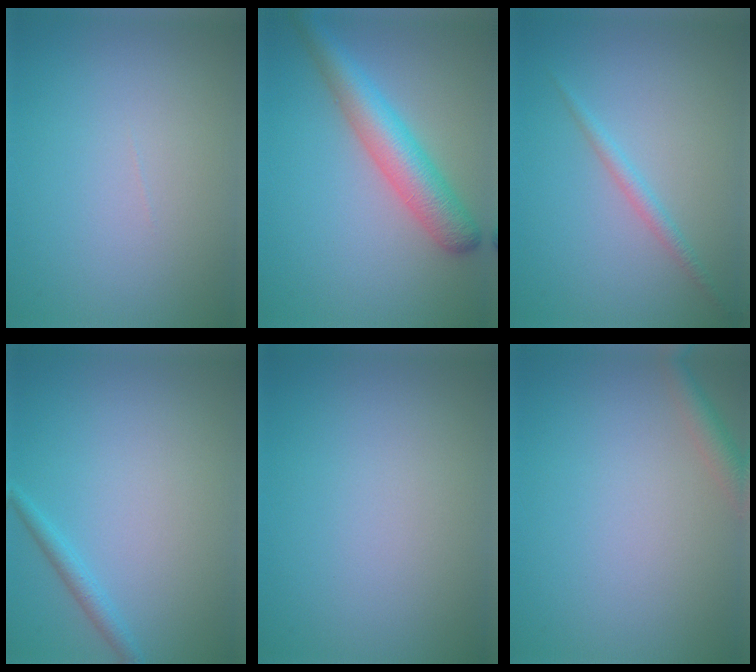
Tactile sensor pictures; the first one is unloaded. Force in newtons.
{"total": 5.4, "press": 5.4, "slide": 0.1}
{"total": 1.4, "press": 1.4, "slide": 0.1}
{"total": 1.4, "press": 1.4, "slide": 0.1}
{"total": 0.0}
{"total": 2.0, "press": 2.0, "slide": 0.1}